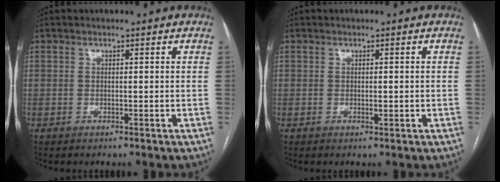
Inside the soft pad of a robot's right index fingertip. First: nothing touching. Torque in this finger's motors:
{"motor_torque": [0.60, 0.66, 0.00, 0.02]}